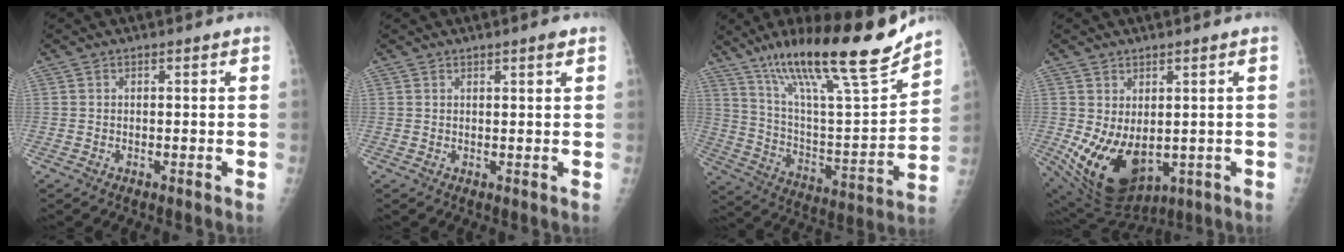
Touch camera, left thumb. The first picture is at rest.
{"total": 1.6, "force": [1.0, 0.1, 1.2], "torque": [-0.018, -0.005, 0.014]}
{"total": 26.0, "force": [18.4, 4.5, 17.8], "torque": [-0.273, -0.067, 0.317]}
{"total": 13.1, "force": [-1.2, 8.1, 10.3], "torque": [-0.170, -0.019, 0.013]}